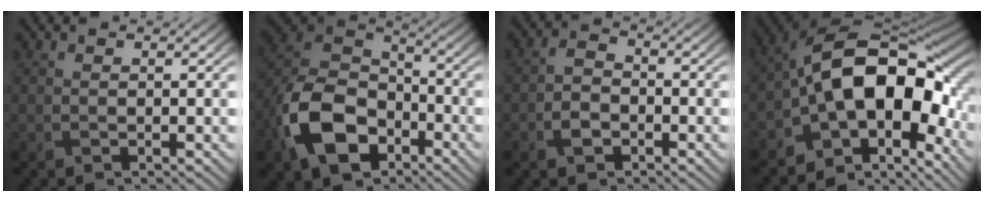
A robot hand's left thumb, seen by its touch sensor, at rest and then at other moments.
{"total": 13.6, "force": [-6.2, 8.9, 8.3], "torque": [-0.204, -0.031, -0.132]}
{"total": 3.1, "force": [-1.5, 2.1, 1.8], "torque": [-0.035, 0.004, -0.035]}
{"total": 14.9, "force": [-3.6, 8.7, 11.5], "torque": [-0.177, 0.004, -0.080]}